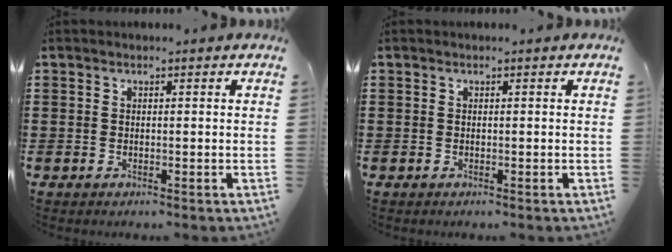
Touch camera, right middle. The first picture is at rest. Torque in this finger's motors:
{"motor_torque": [0.07, 0.10, -0.20, -0.03]}